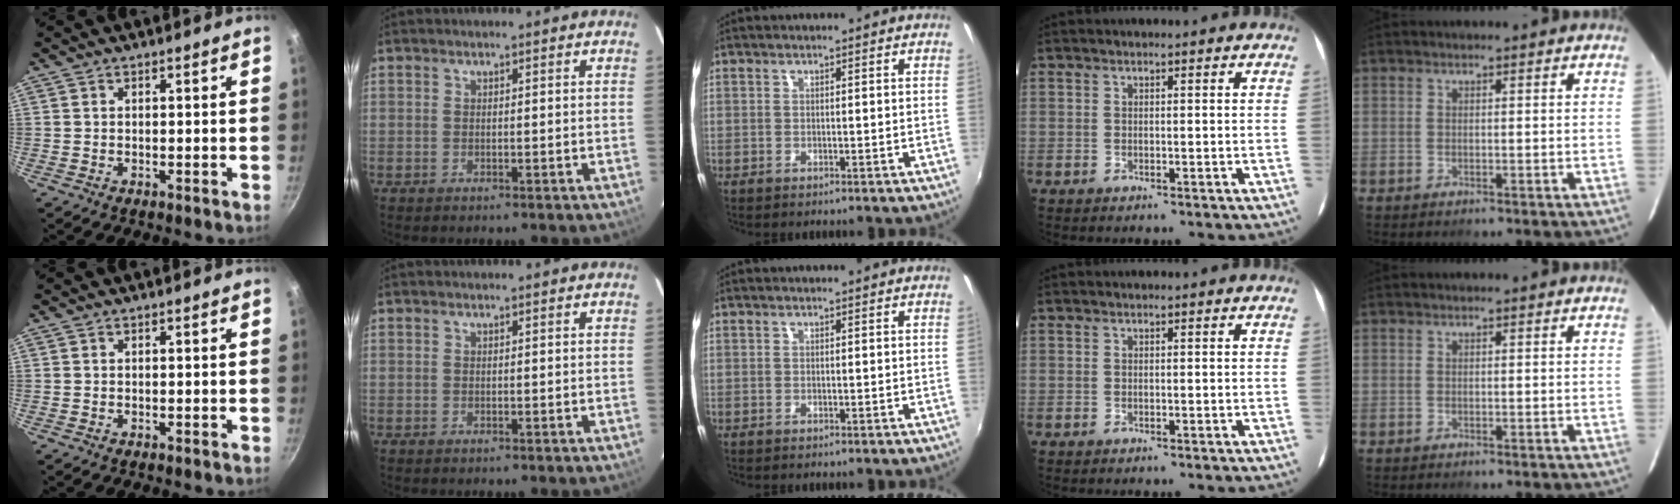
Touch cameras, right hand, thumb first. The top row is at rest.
{}